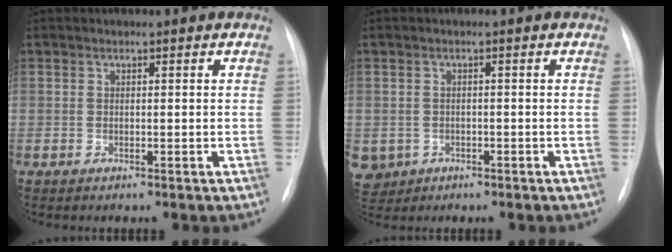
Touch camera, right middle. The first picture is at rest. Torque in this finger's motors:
{"motor_torque": [0.77, -0.76, 0.25, 0.10]}